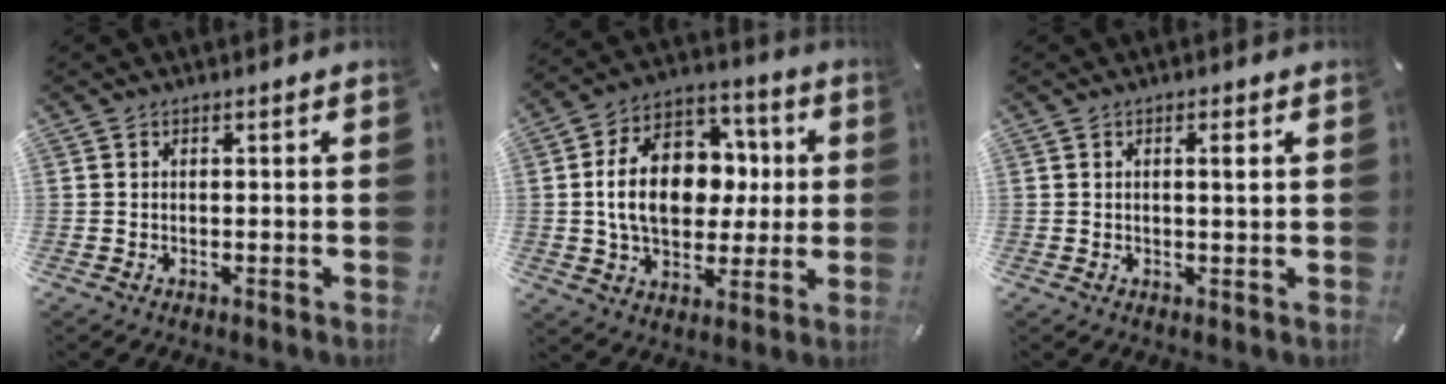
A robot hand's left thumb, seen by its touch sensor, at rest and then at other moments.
{"total": 16.9, "force": [0.5, 12.4, 11.4], "torque": [-0.210, 0.010, 0.008]}
{"total": 1.9, "force": [0.5, 0.4, 1.8], "torque": [-0.030, -0.002, 0.004]}